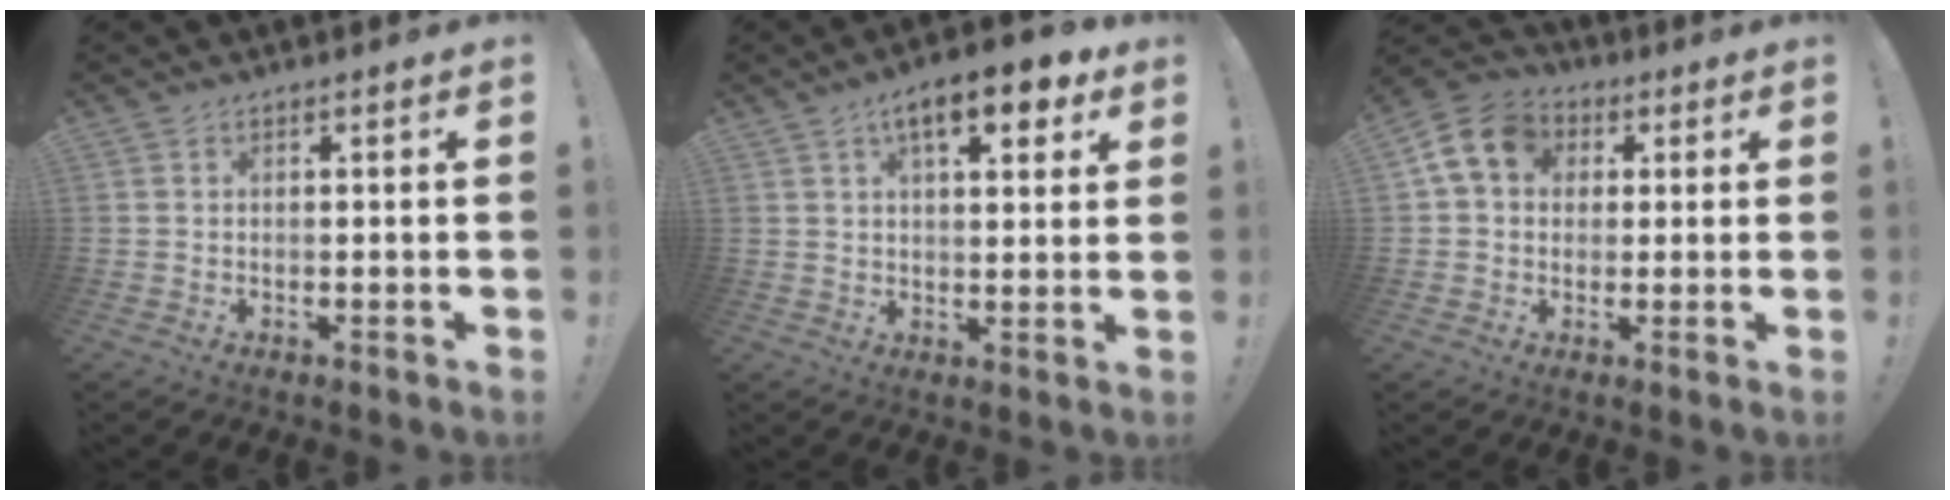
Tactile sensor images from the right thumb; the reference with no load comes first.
{"total": 11.3, "force": [5.8, 4.0, 8.9], "torque": [-0.131, -0.015, 0.092]}
{"total": 11.4, "force": [3.2, 9.1, 6.0], "torque": [-0.091, 0.005, 0.068]}